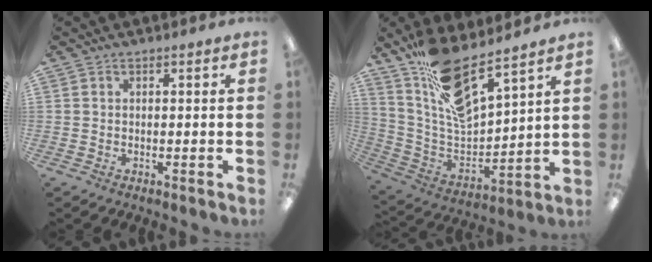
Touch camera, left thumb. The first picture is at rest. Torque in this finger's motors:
{"motor_torque": [2.01, 0.48, 1.45, -1.33, 0.11]}